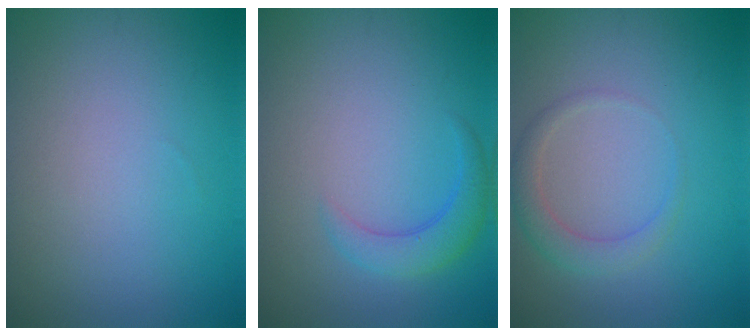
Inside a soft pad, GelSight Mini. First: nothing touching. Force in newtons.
{"total": 2.6, "press": 2.6, "slide": 0.2}
{"total": 2.1, "press": 2.1, "slide": 0.1}